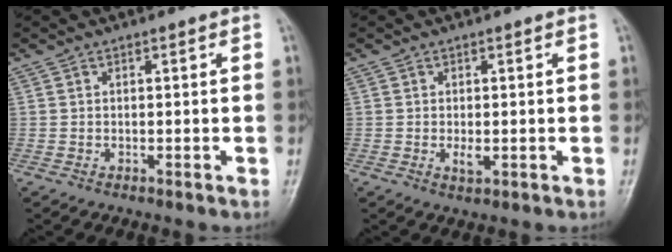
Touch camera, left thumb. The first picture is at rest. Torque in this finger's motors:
{"motor_torque": [-0.15, 0.16, 0.01, -0.17, 0.00]}